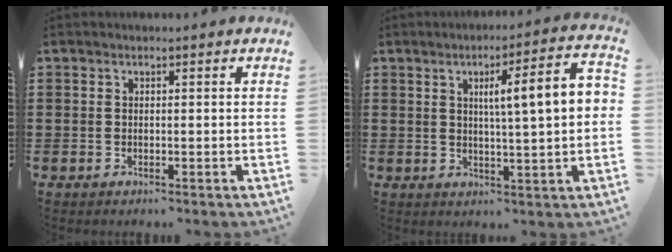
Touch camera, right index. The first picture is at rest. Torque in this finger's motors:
{"motor_torque": [1.27, -0.16, 0.49, 0.21]}